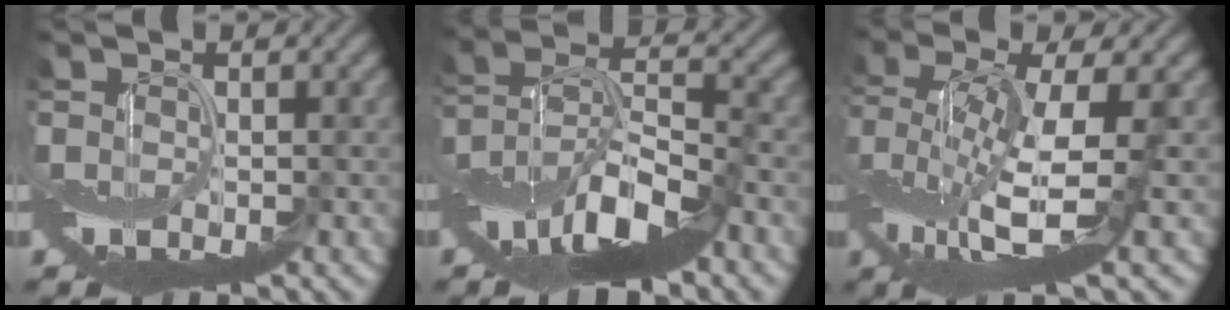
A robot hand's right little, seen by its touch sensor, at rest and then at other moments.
{"total": 9.1, "force": [-5.3, 3.0, 6.8], "torque": [-0.121, 0.008, -0.108]}
{"total": 7.6, "force": [0.0, 2.2, 7.3], "torque": [-0.155, -0.001, -0.012]}